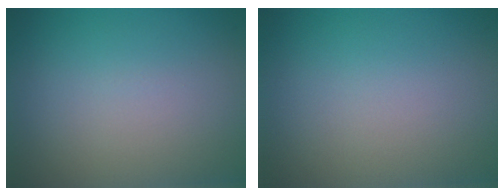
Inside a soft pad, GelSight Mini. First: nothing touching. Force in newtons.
{"total": 0.0}